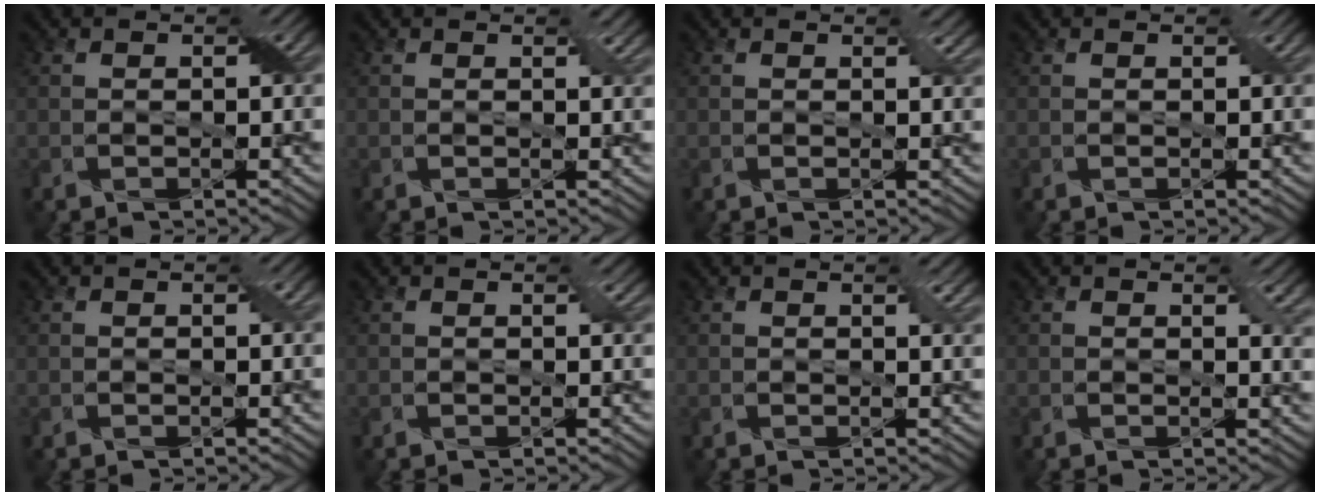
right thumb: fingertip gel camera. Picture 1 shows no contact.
{"total": 0.8, "force": [0.6, 0.1, 0.5], "torque": [-0.010, -0.001, 0.010]}
{"total": 0.9, "force": [0.6, 0.1, 0.6], "torque": [-0.011, -0.002, 0.011]}
{"total": 0.0}
{"total": 0.0}
{"total": 0.6, "force": [0.4, 0.1, 0.4], "torque": [-0.005, -0.001, 0.007]}
{"total": 1.2, "force": [0.8, 0.1, 0.9], "torque": [-0.014, 0.000, 0.013]}
{"total": 2.2, "force": [1.2, 0.7, 1.8], "torque": [-0.029, -0.005, 0.021]}